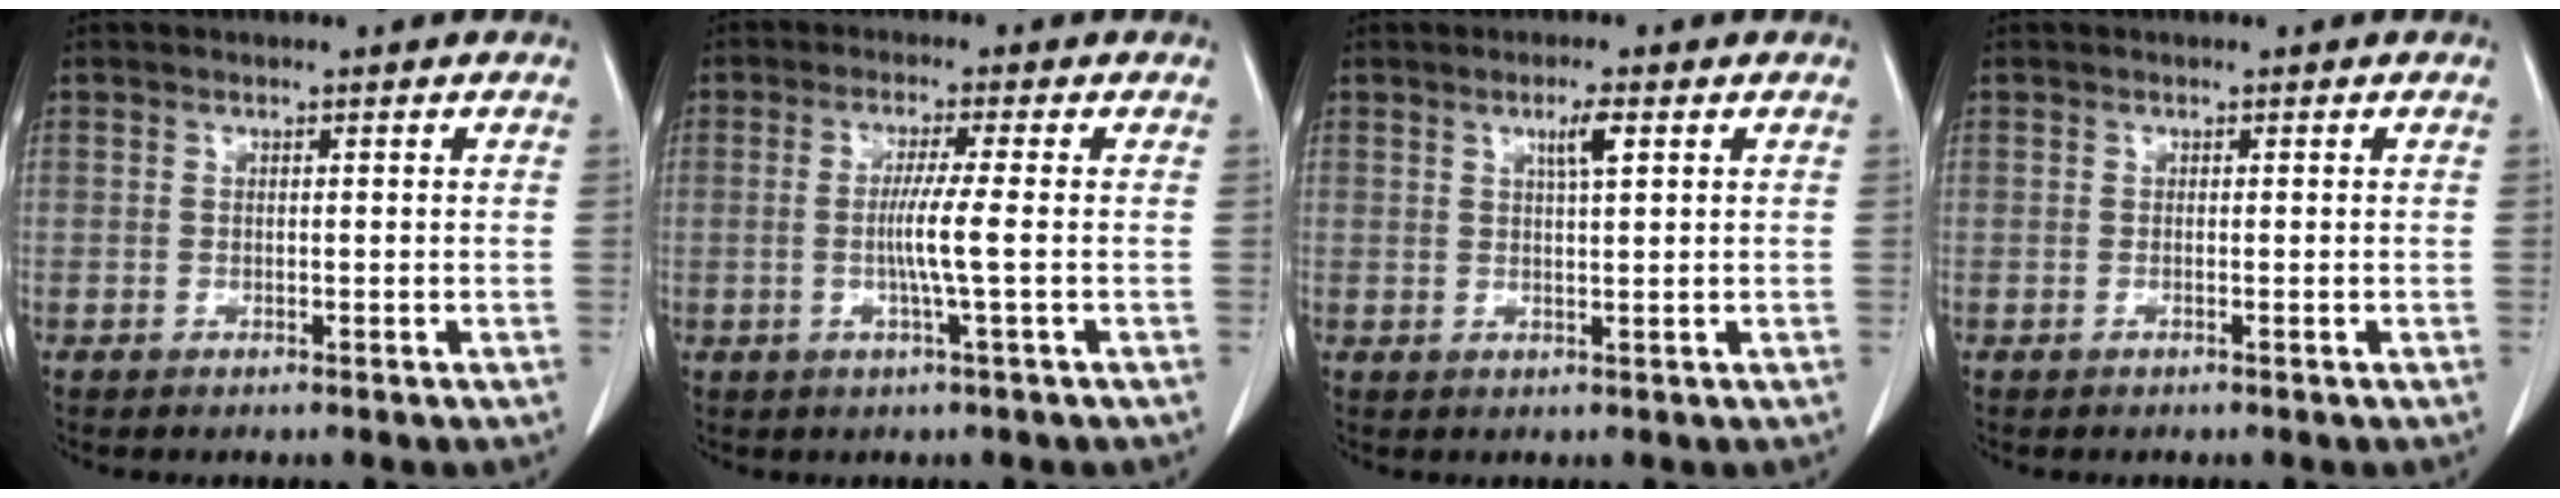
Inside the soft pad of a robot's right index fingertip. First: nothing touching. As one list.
[{"total": 4.8, "force": [-0.6, -1.2, 4.6], "torque": [-0.088, -0.006, -0.015]}, {"total": 2.9, "force": [1.3, -0.1, 2.6], "torque": [-0.045, 0.000, 0.019]}, {"total": 0.0}]